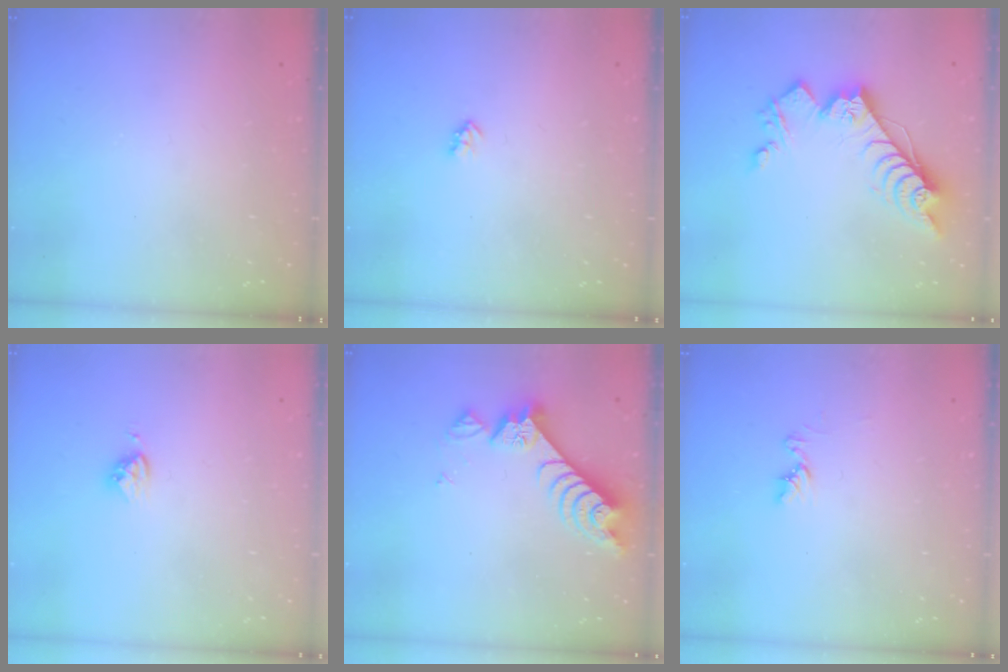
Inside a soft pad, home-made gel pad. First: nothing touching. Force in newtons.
{"total": 2.0, "press": 2.0, "slide": 0.3}
{"total": 16.7, "press": 16.7, "slide": 0.3}
{"total": 3.9, "press": 3.8, "slide": 0.4}
{"total": 8.5, "press": 8.4, "slide": 0.8}
{"total": 6.4, "press": 6.3, "slide": 0.7}